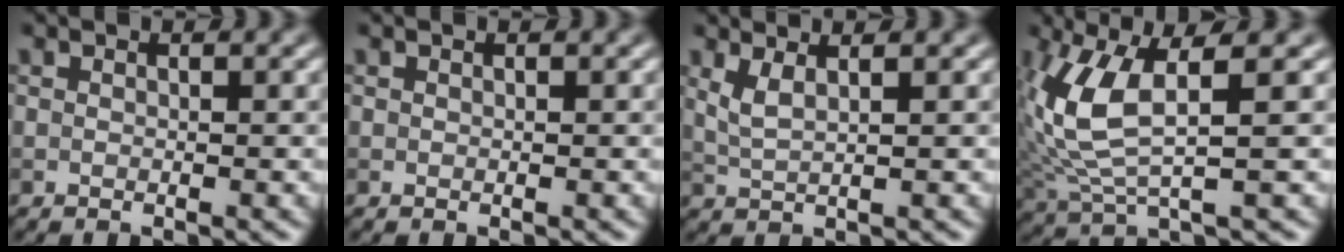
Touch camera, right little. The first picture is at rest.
{"total": 0.0}
{"total": 2.0, "force": [1.0, 0.6, 1.7], "torque": [-0.034, -0.002, 0.020]}
{"total": 7.5, "force": [1.4, 2.7, 6.8], "torque": [-0.174, -0.002, 0.032]}